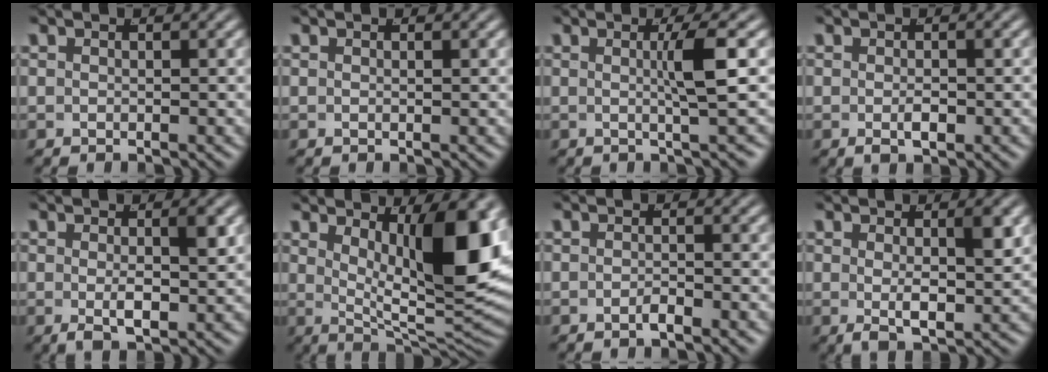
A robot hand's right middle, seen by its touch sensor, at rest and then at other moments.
{"total": 0.0}
{"total": 3.1, "force": [0.1, -1.1, 2.9], "torque": [-0.046, -0.001, 0.000]}
{"total": 1.2, "force": [-0.5, 0.3, 1.1], "torque": [-0.019, -0.006, -0.005]}
{"total": 2.4, "force": [-0.2, 0.1, 2.4], "torque": [-0.037, -0.011, 0.006]}
{"total": 10.7, "force": [2.6, 3.2, 9.9], "torque": [-0.142, -0.017, 0.055]}
{"total": 1.1, "force": [-1.0, -0.2, 0.5], "torque": [-0.004, 0.003, -0.021]}
{"total": 2.7, "force": [0.1, 0.2, 2.7], "torque": [-0.043, -0.015, 0.013]}